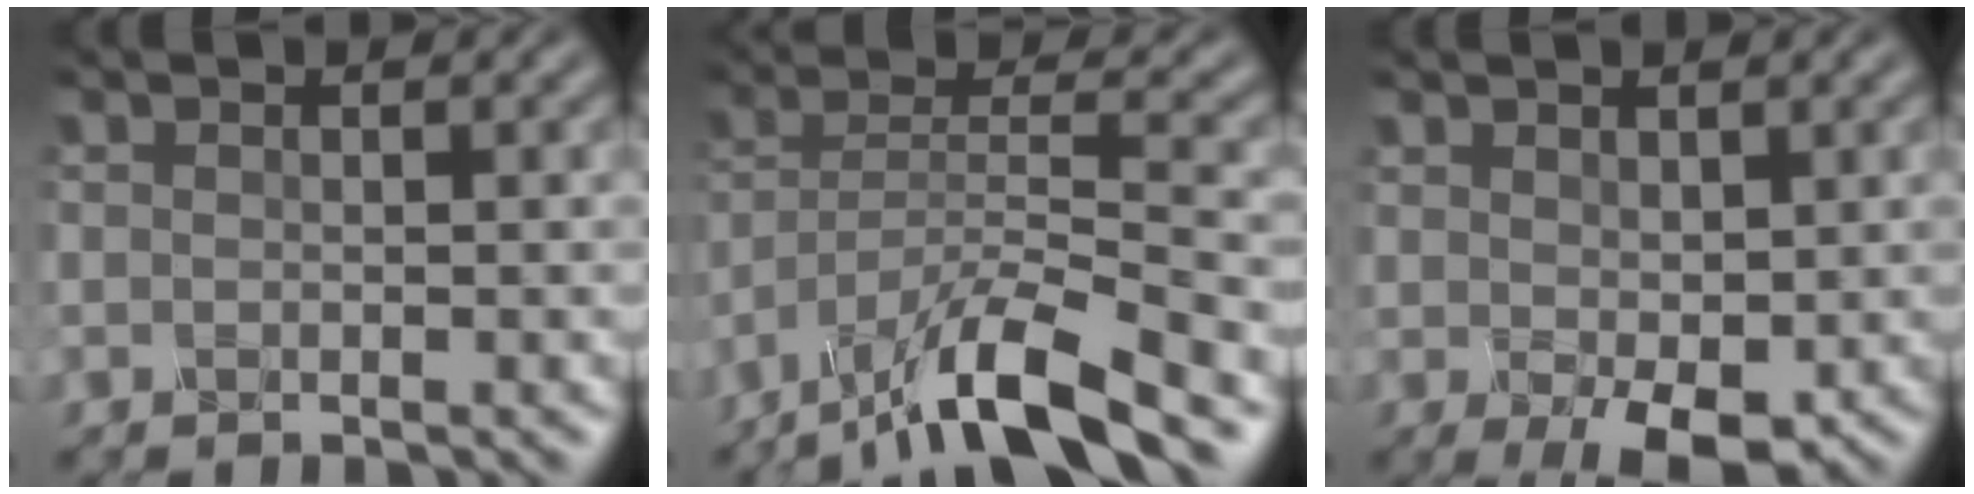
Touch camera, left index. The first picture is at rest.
{"total": 10.4, "force": [-7.8, 2.0, 6.6], "torque": [-0.113, 0.006, -0.148]}
{"total": 3.1, "force": [0.1, 1.7, 2.6], "torque": [-0.049, -0.010, 0.011]}